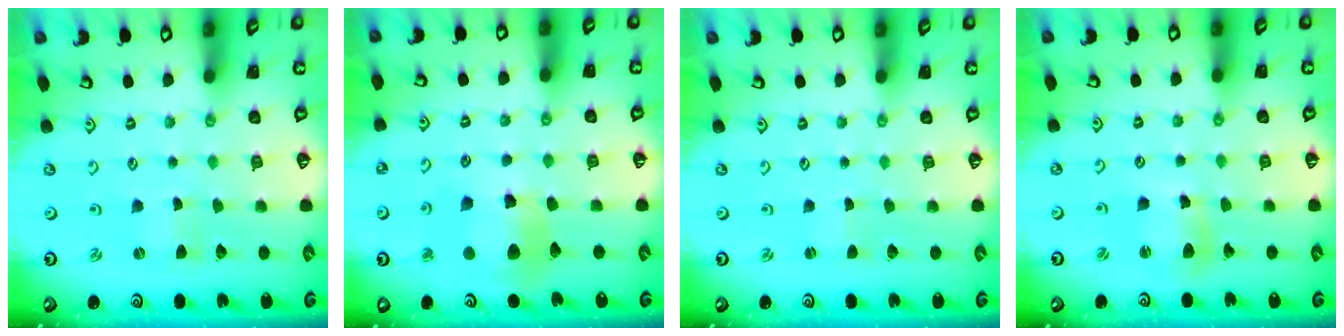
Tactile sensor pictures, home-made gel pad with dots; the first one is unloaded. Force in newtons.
{"total": 11.2, "press": 11.1, "slide": 1.5}
{"total": 0.0}
{"total": 7.4, "press": 7.3, "slide": 1.1}